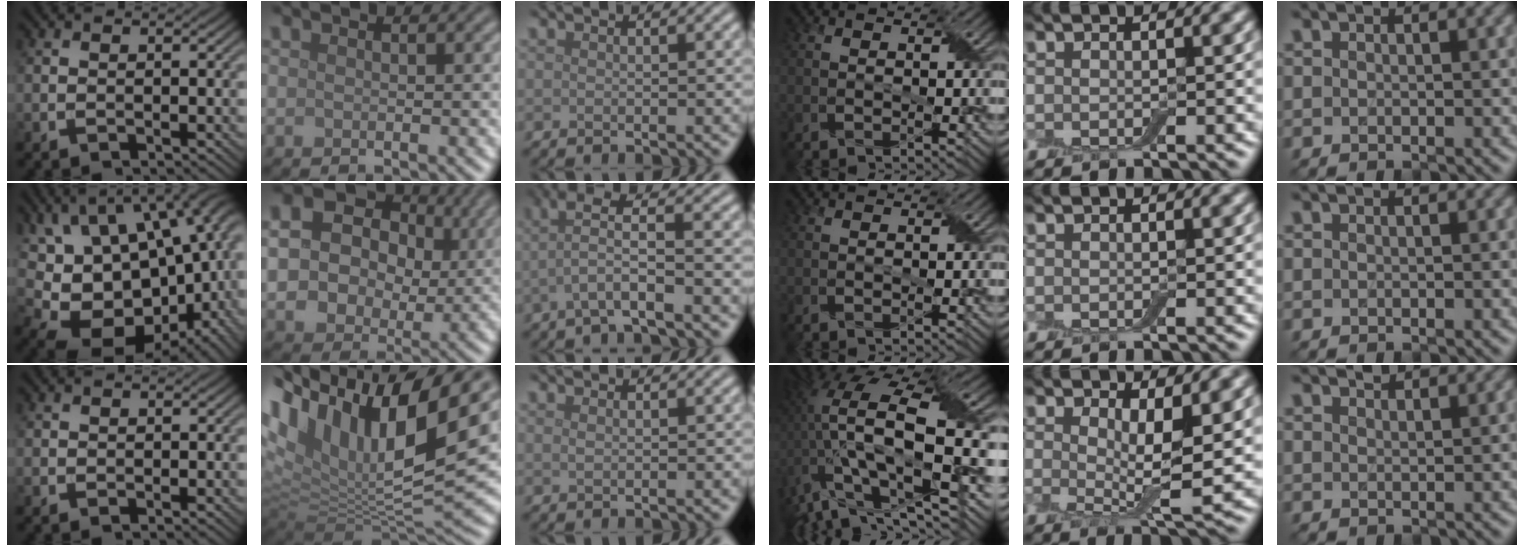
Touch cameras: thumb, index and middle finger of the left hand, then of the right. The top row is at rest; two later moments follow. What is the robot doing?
{"motion": "peel", "object": "bubble wrap"}